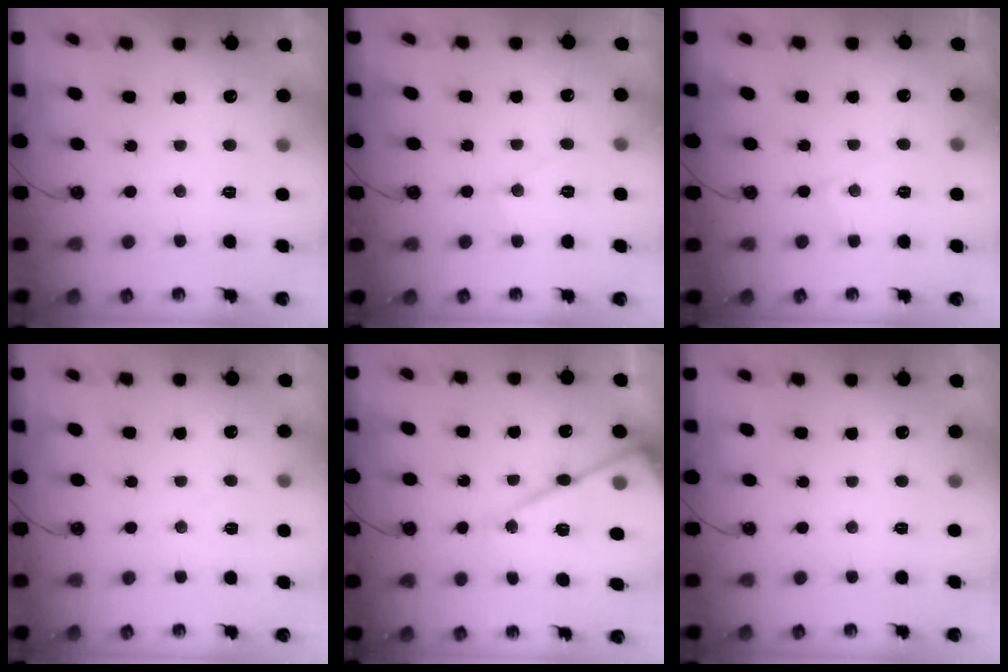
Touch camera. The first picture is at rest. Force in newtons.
{"total": 7.2, "press": 7.2, "slide": 0.5}
{"total": 4.6, "press": 4.5, "slide": 0.7}
{"total": 4.4, "press": 4.4, "slide": 0.6}
{"total": 19.0, "press": 18.9, "slide": 1.7}
{"total": 0.0}